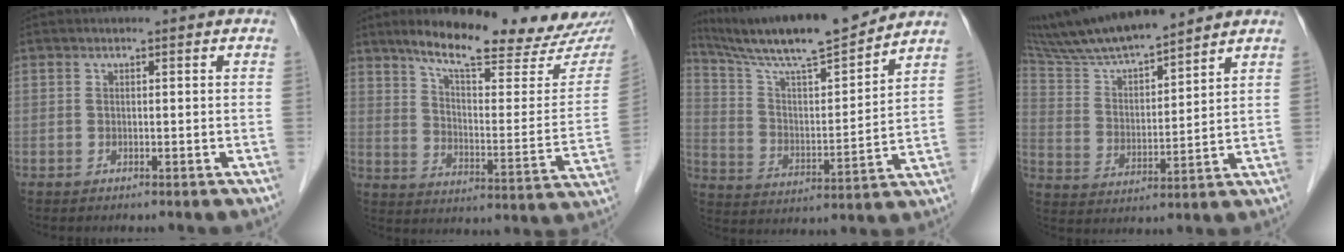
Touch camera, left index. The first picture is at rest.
{"total": 22.0, "force": [18.2, 3.2, 11.8], "torque": [-0.166, -0.028, 0.247]}
{"total": 16.9, "force": [15.1, 0.4, 7.6], "torque": [-0.139, 0.002, 0.257]}
{"total": 13.4, "force": [12.1, 0.9, 5.6], "torque": [-0.109, 0.015, 0.227]}